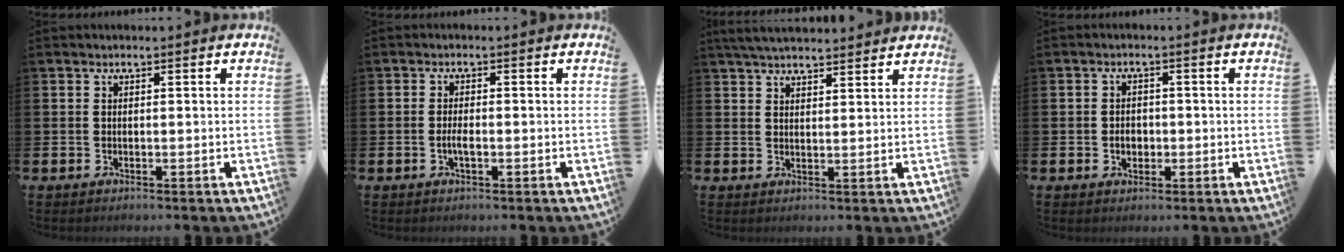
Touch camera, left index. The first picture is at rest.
{"total": 1.8, "force": [-0.5, 0.6, 1.6], "torque": [-0.030, 0.001, -0.010]}
{"total": 4.5, "force": [4.4, 0.6, 1.0], "torque": [-0.029, -0.013, 0.082]}
{"total": 2.3, "force": [-0.5, 1.8, 1.3], "torque": [-0.011, 0.000, -0.015]}